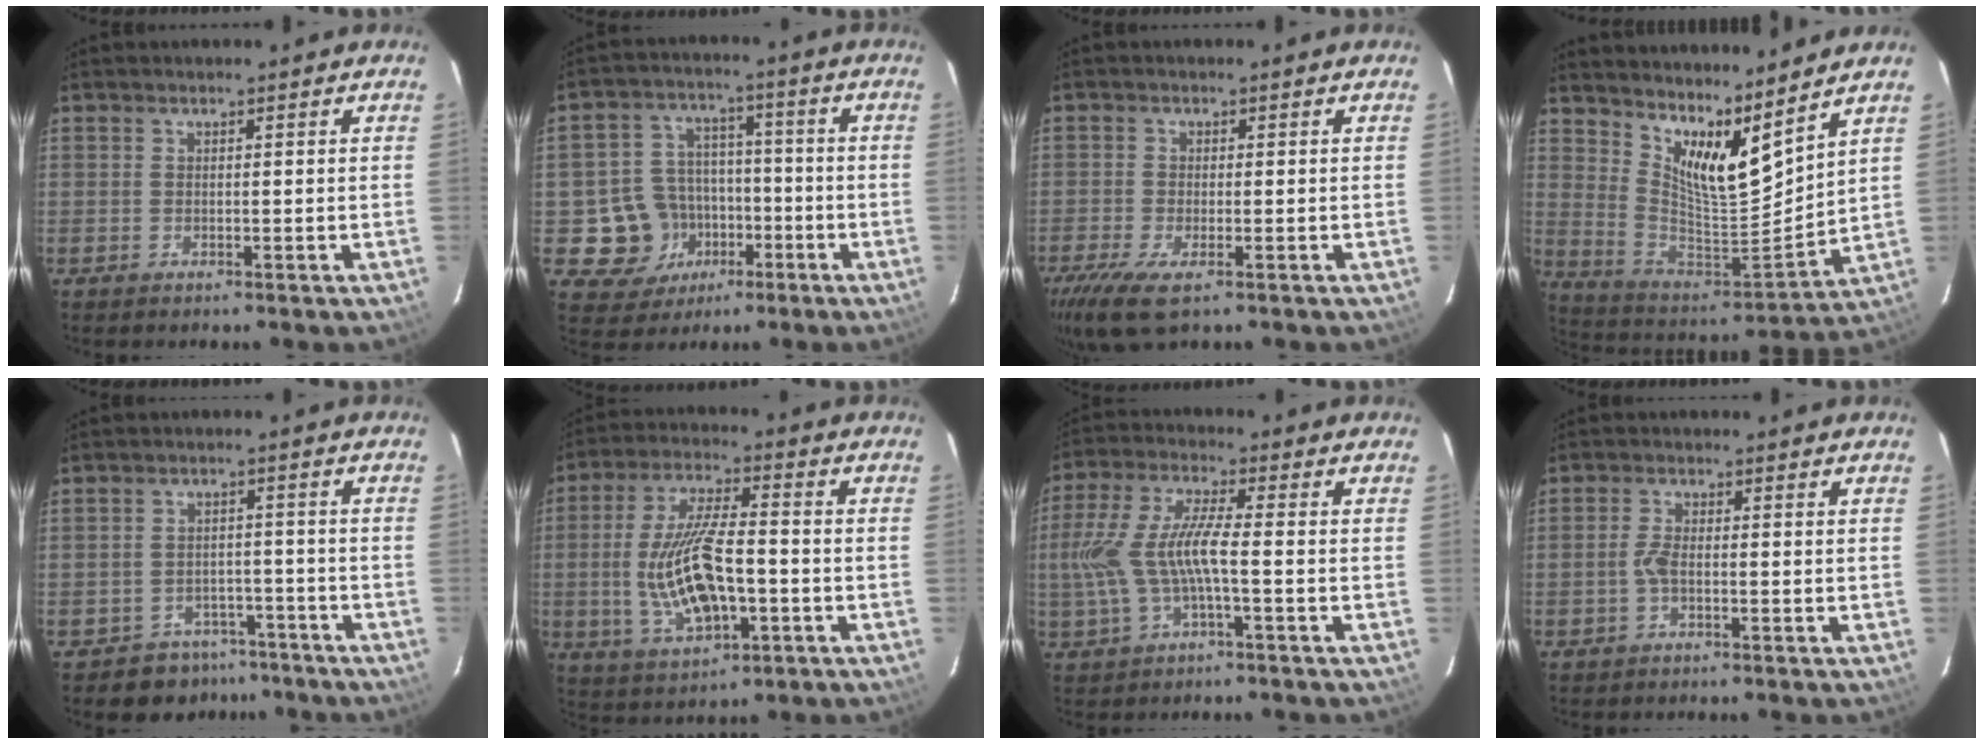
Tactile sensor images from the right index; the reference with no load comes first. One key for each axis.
{"total": 11.1, "fx": -4.1, "fy": 10.0, "fz": 2.5, "tx": -0.070, "ty": 0.038, "tz": -0.048}
{"total": 7.2, "fx": -4.3, "fy": 2.2, "fz": 5.3, "tx": -0.128, "ty": -0.028, "tz": -0.081}
{"total": 14.5, "fx": 10.7, "fy": 3.1, "fz": 9.2, "tx": -0.156, "ty": -0.026, "tz": 0.198}
{"total": 6.7, "fx": -5.0, "fy": 4.5, "fz": 0.0, "tx": -0.001, "ty": 0.037, "tz": -0.064}
{"total": 14.5, "fx": -3.0, "fy": 5.5, "fz": 13.1, "tx": -0.266, "ty": -0.005, "tz": -0.041}
{"total": 9.8, "fx": -1.8, "fy": 1.8, "fz": 9.4, "tx": -0.206, "ty": 0.001, "tz": -0.026}
{"total": 2.2, "fx": -0.9, "fy": 0.7, "fz": 1.8, "tx": -0.044, "ty": 0.004, "tz": -0.019}